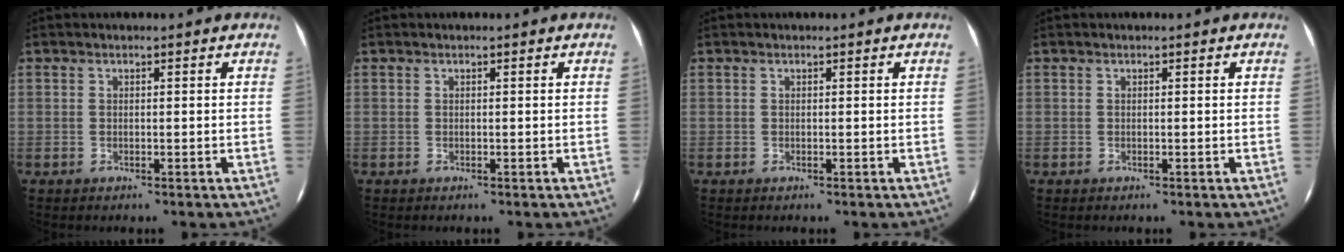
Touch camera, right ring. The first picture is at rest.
{"total": 0.0}
{"total": 0.0}
{"total": 0.0}